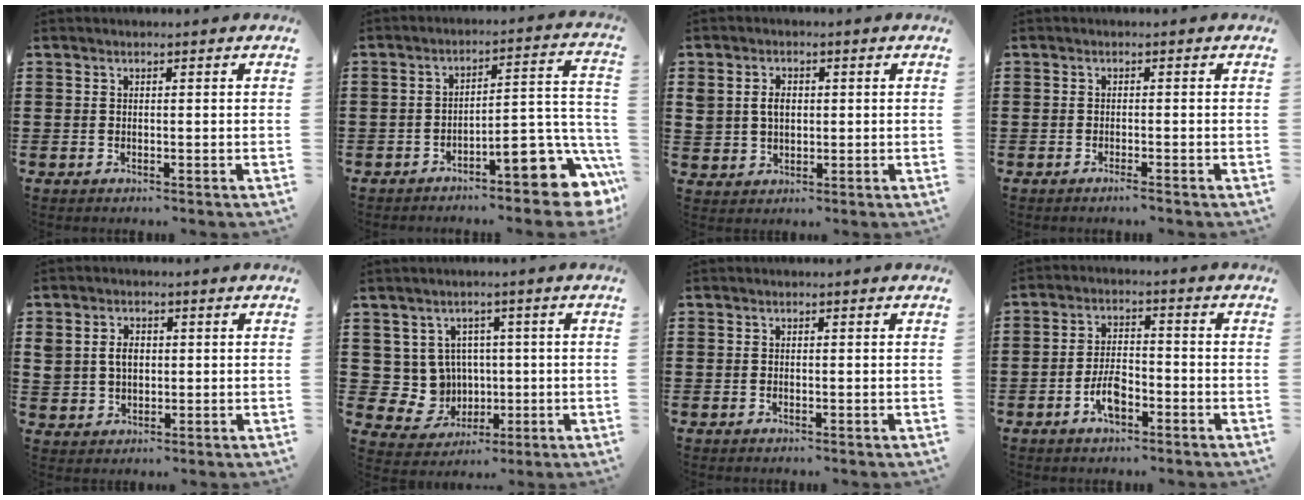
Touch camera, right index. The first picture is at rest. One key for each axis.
{"total": 10.2, "fx": -6.0, "fy": 3.2, "fz": 7.6, "tx": -0.091, "ty": -0.001, "tz": -0.108}
{"total": 3.3, "fx": 0.4, "fy": 2.5, "fz": 2.1, "tx": -0.048, "ty": 0.011, "tz": 0.007}
{"total": 1.0, "fx": -0.9, "fy": 0.0, "fz": 0.6, "tx": -0.009, "ty": -0.004, "tz": -0.016}
{"total": 3.5, "fx": 0.5, "fy": 2.7, "fz": 2.2, "tx": -0.057, "ty": 0.008, "tz": 0.005}
{"total": 6.4, "fx": 0.9, "fy": 6.2, "fz": 1.3, "tx": -0.054, "ty": 0.001, "tz": 0.023}
{"total": 0.0}
{"total": 5.2, "fx": -2.5, "fy": 2.4, "fz": 3.8, "tx": -0.084, "ty": 0.003, "tz": -0.050}